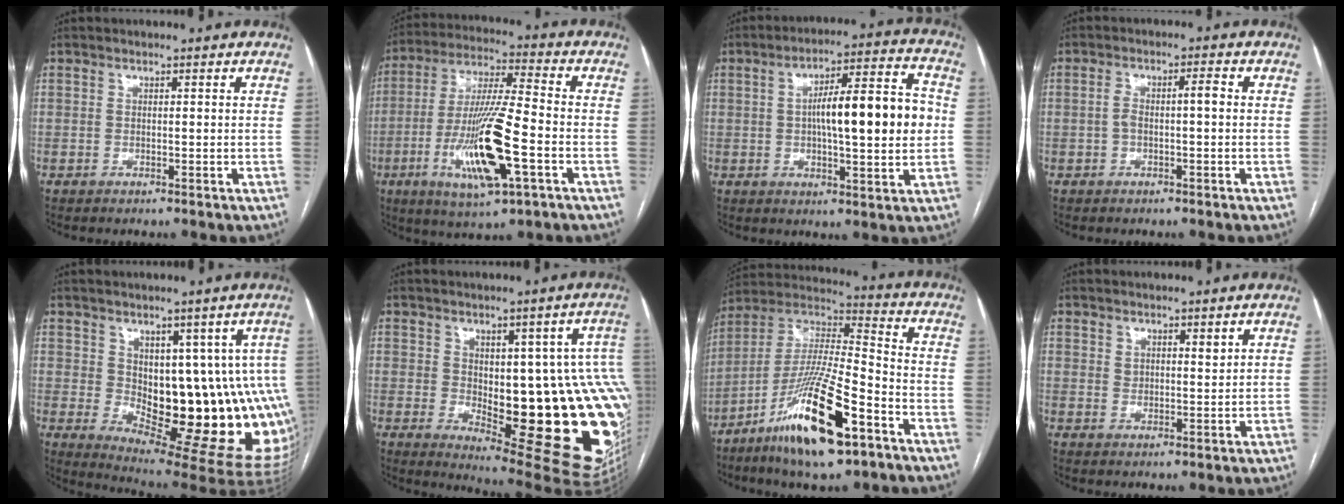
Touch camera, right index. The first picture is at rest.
{"total": 16.8, "force": [-5.4, 1.9, 15.8], "torque": [-0.312, -0.016, -0.094]}
{"total": 14.7, "force": [0.5, 2.7, 14.4], "torque": [-0.224, 0.026, 0.006]}
{"total": 3.6, "force": [-0.3, 0.9, 3.5], "torque": [-0.068, 0.020, -0.003]}
{"total": 15.3, "force": [1.0, 6.0, 14.1], "torque": [-0.144, -0.004, 0.029]}
{"total": 22.0, "force": [-1.6, 6.8, 20.8], "torque": [-0.170, 0.010, 0.004]}
{"total": 19.2, "force": [-10.2, 2.9, 16.0], "torque": [-0.327, -0.028, -0.181]}
{"total": 2.2, "force": [1.7, 0.9, 1.1], "torque": [-0.018, -0.003, 0.033]}